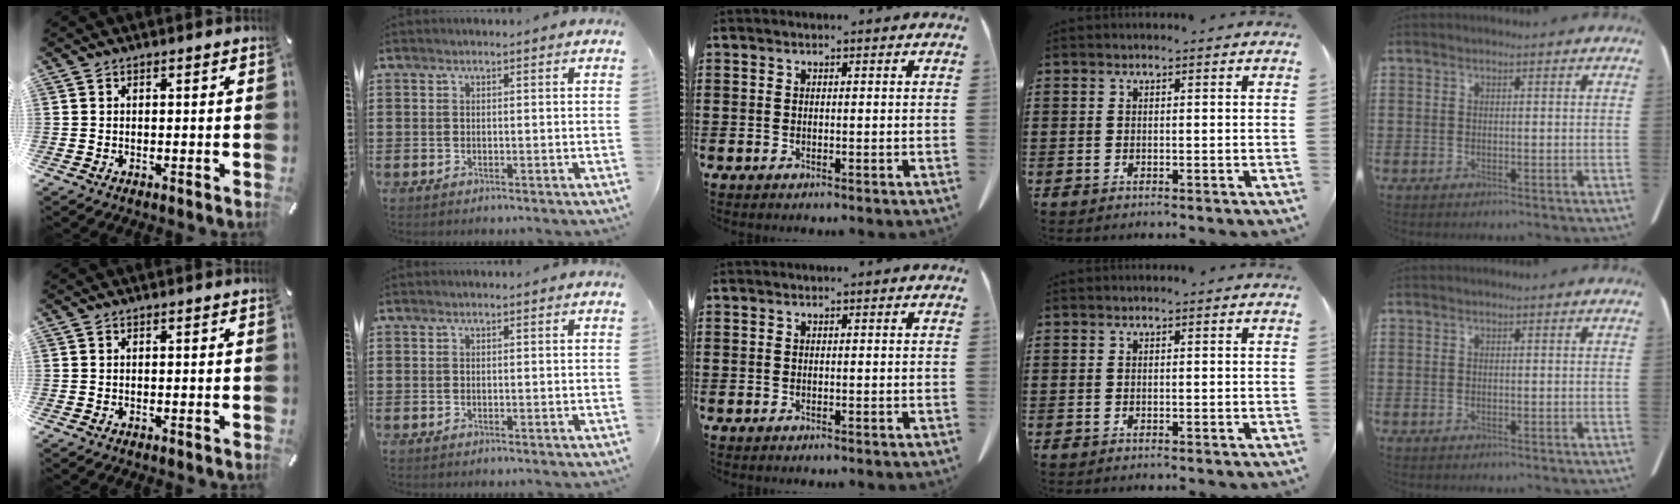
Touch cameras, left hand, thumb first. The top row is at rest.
{}